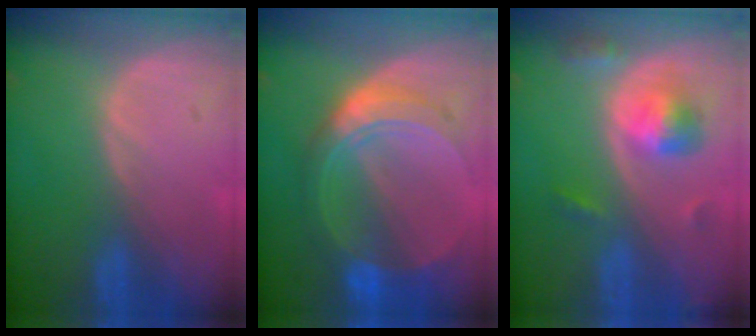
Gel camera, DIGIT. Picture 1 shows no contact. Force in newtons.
{"total": 8.7, "press": 8.7, "slide": 0.6}
{"total": 5.6, "press": 5.2, "slide": 1.9}